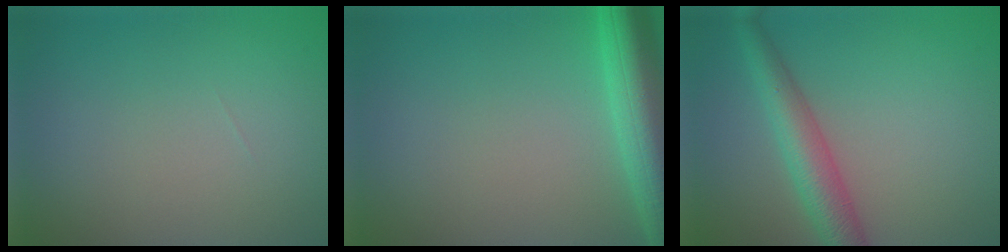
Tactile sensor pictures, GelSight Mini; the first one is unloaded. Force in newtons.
{"total": 6.6, "press": 6.6, "slide": 0.3}
{"total": 4.2, "press": 4.2, "slide": 0.2}